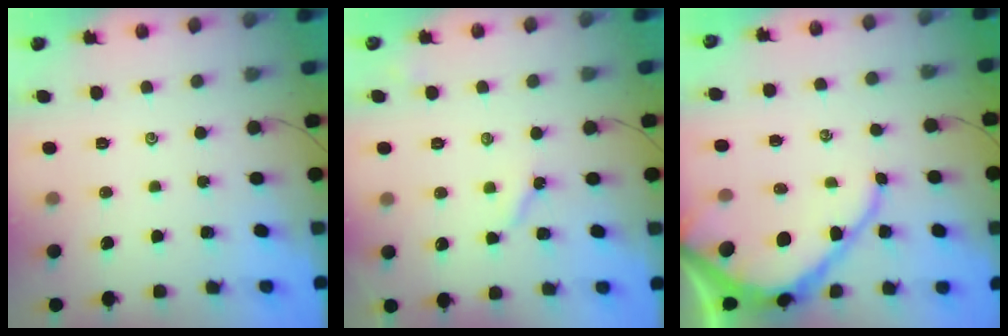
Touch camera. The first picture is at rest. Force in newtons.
{"total": 2.9, "press": 2.9, "slide": 0.4}
{"total": 10.6, "press": 10.6, "slide": 0.9}